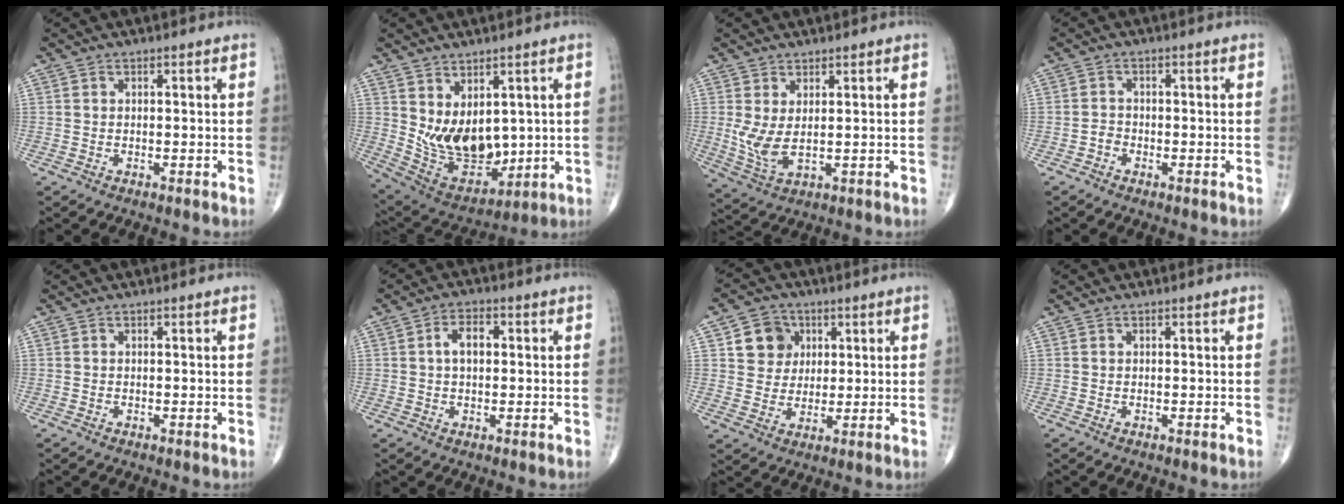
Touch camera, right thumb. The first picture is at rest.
{"total": 13.4, "force": [1.9, 8.4, 10.2], "torque": [-0.137, -0.027, 0.066]}
{"total": 5.8, "force": [0.9, 2.4, 5.2], "torque": [-0.118, -0.014, 0.029]}
{"total": 1.5, "force": [-0.9, 1.1, 0.5], "torque": [-0.003, 0.008, -0.020]}
{"total": 0.0}
{"total": 4.8, "force": [0.6, 2.8, 3.9], "torque": [-0.065, 0.011, 0.006]}
{"total": 7.8, "force": [2.6, 6.9, 2.5], "torque": [-0.007, -0.005, 0.043]}
{"total": 0.0}